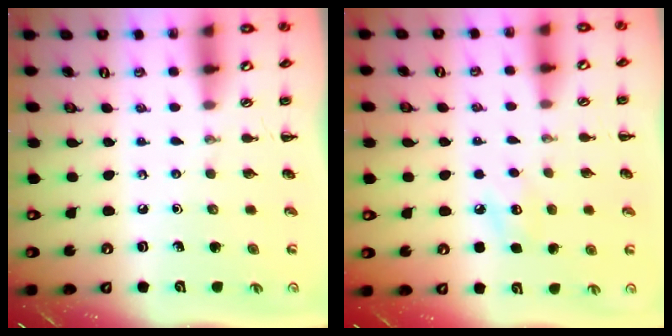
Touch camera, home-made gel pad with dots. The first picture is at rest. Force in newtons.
{"total": 7.6, "press": 7.3, "slide": 2.2}